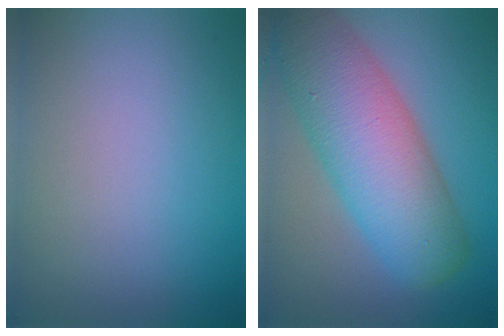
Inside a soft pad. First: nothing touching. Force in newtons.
{"total": 10.2, "press": 10.2, "slide": 0.4}